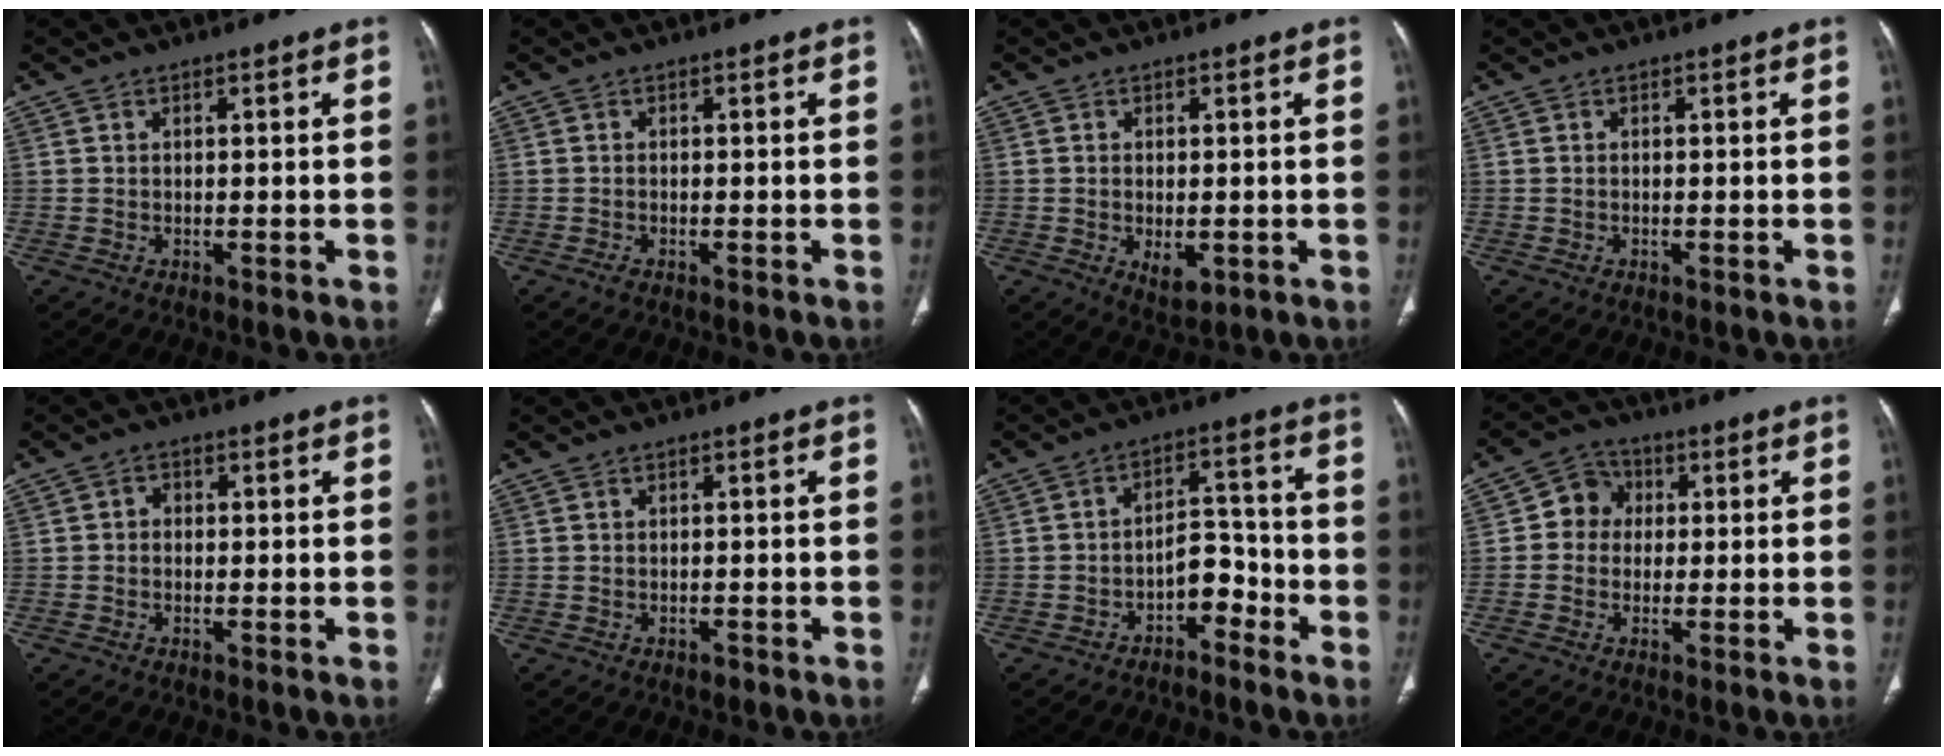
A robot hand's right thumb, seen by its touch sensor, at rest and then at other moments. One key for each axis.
{"total": 0.8, "fx": -0.5, "fy": 0.2, "fz": 0.5, "tx": -0.017, "ty": -0.001, "tz": -0.013}
{"total": 4.3, "fx": -1.0, "fy": 2.4, "fz": 3.5, "tx": -0.052, "ty": -0.009, "tz": -0.007}
{"total": 0.0}
{"total": 1.5, "fx": -0.3, "fy": 1.3, "fz": 0.7, "tx": 0.001, "ty": 0.006, "tz": -0.011}
{"total": 1.0, "fx": -0.6, "fy": 0.6, "fz": 0.4, "tx": -0.005, "ty": 0.002, "tz": -0.009}
{"total": 6.4, "fx": -3.8, "fy": 4.0, "fz": 3.3, "tx": -0.024, "ty": 0.050, "tz": -0.064}
{"total": 6.0, "fx": 0.6, "fy": 5.4, "fz": 2.5, "tx": -0.015, "ty": 0.014, "tz": -0.003}